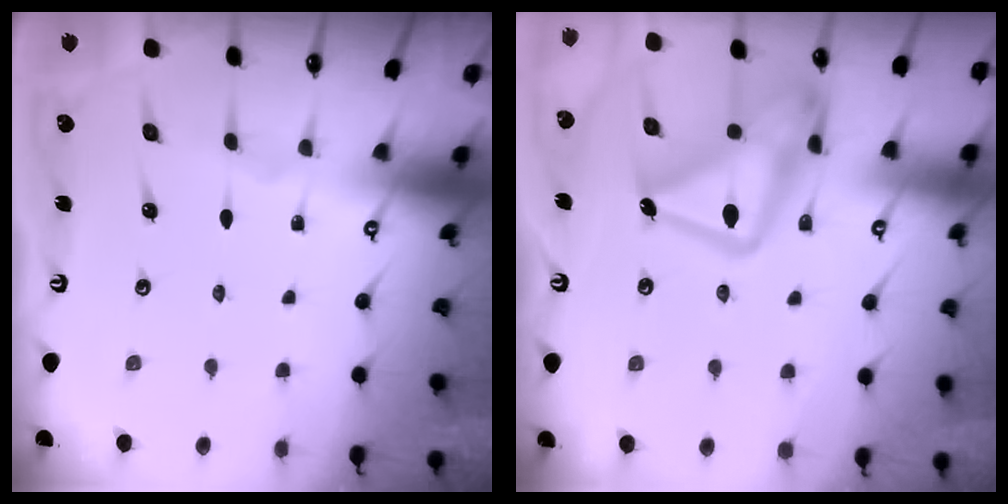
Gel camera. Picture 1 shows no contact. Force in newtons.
{"total": 20.3, "press": 20.3, "slide": 1.4}